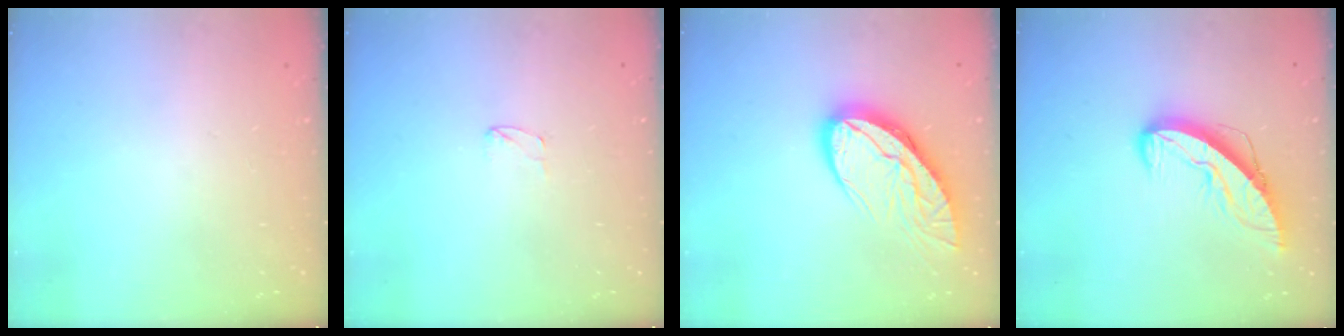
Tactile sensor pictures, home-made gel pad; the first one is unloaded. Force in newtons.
{"total": 3.7, "press": 3.7, "slide": 0.3}
{"total": 13.0, "press": 12.9, "slide": 1.1}
{"total": 9.4, "press": 9.4, "slide": 0.8}